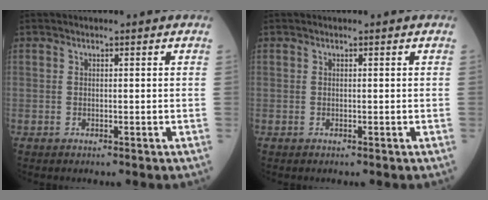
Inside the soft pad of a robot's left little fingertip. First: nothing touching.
{"total": 0.0}